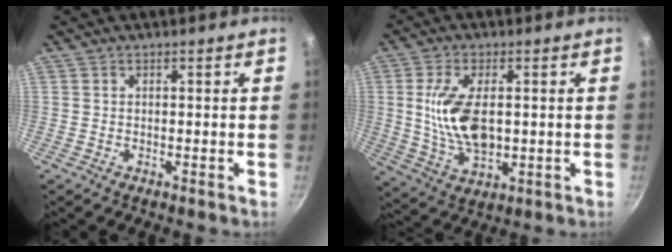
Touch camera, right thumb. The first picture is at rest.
{"total": 11.9, "force": [1.0, 6.3, 10.1], "torque": [-0.191, -0.010, 0.027]}